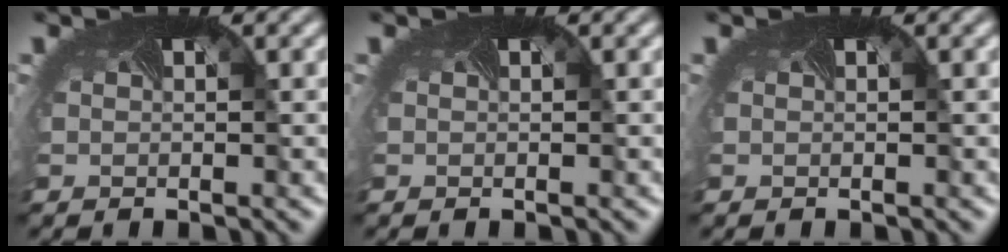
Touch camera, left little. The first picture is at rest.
{"total": 0.0}
{"total": 0.0}